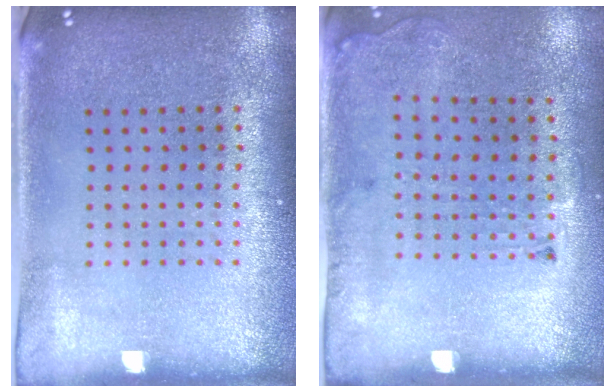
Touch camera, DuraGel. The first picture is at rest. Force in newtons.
{"total": 1.9, "press": 1.3, "slide": 1.4}